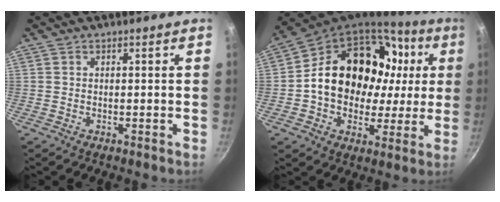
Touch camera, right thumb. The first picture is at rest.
{"total": 25.0, "force": [4.2, 18.8, 16.0], "torque": [-0.244, 0.033, 0.073]}